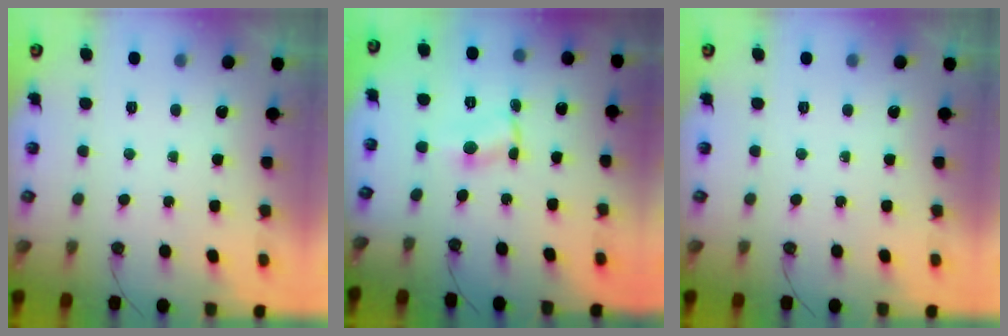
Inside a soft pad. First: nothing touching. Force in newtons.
{"total": 0.8, "press": 0.6, "slide": 0.5}
{"total": 0.0}